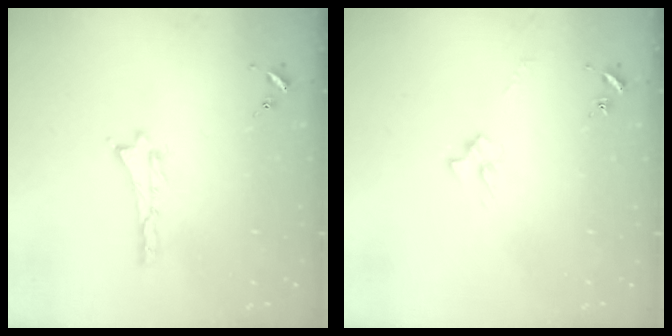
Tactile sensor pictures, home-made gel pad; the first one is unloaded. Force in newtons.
{"total": 2.4, "press": 2.4, "slide": 0.4}